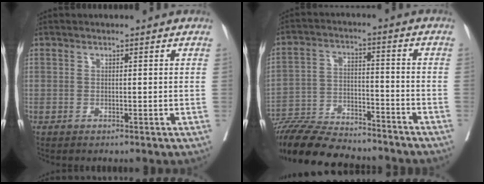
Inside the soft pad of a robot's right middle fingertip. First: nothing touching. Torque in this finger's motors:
{"motor_torque": [1.06, -1.08, 0.23, 0.11]}